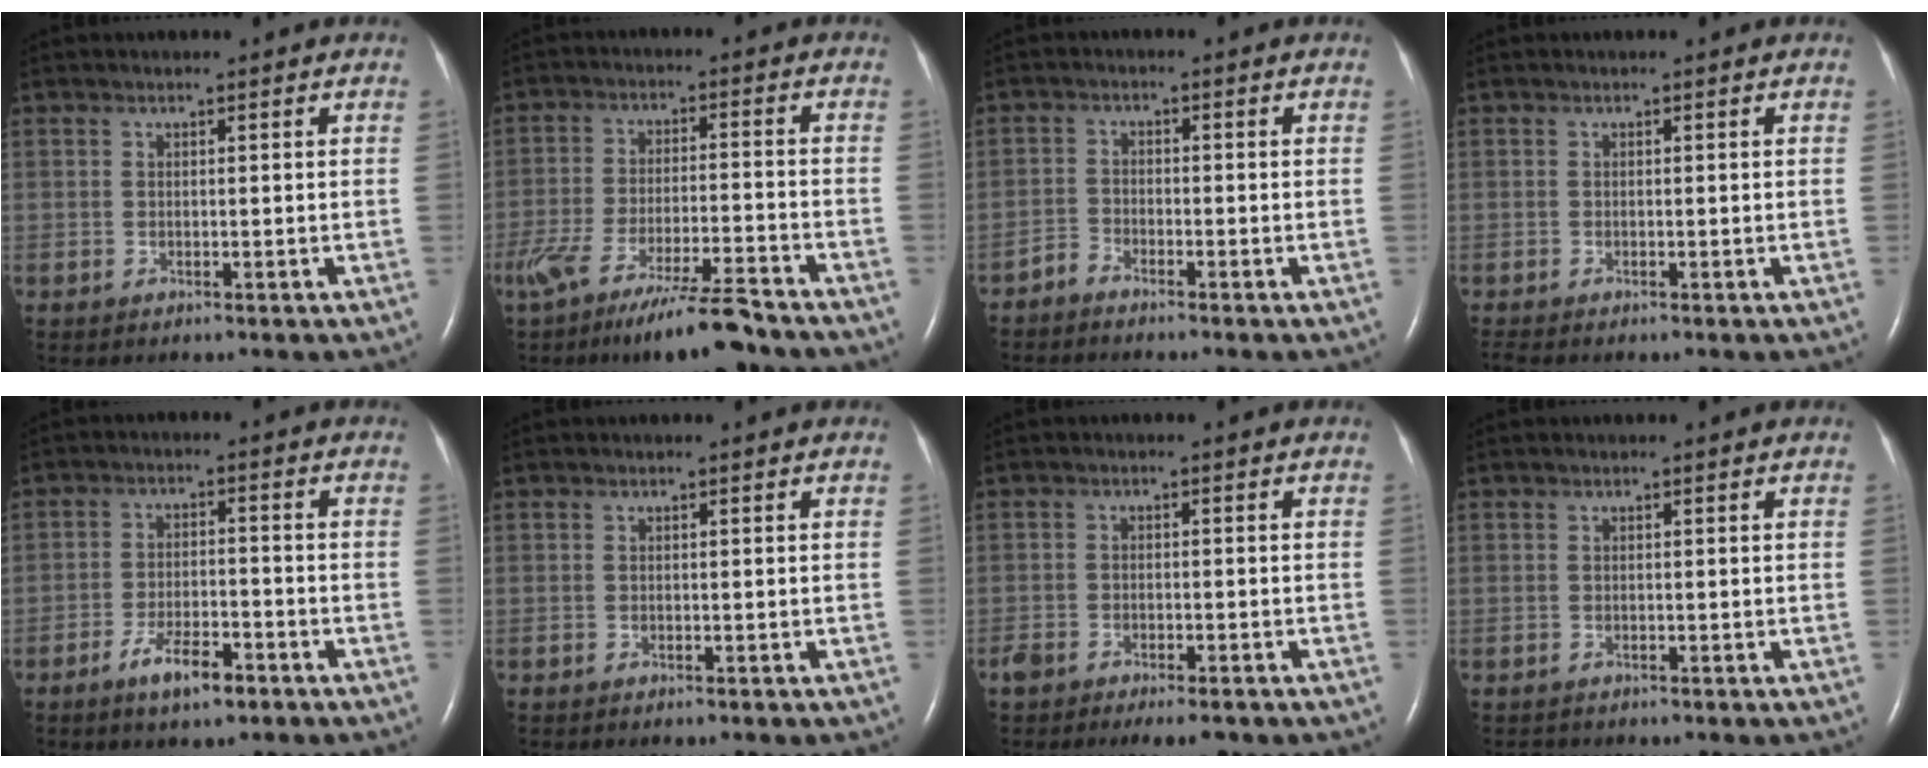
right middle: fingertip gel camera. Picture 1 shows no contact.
{"total": 14.3, "force": [-11.4, 1.4, 8.6], "torque": [-0.162, -0.034, -0.191]}
{"total": 1.8, "force": [-1.8, 0.3, 0.1], "torque": [-0.005, -0.002, -0.036]}
{"total": 0.6, "force": [-0.5, -0.2, 0.1], "torque": [-0.011, -0.005, -0.011]}
{"total": 6.0, "force": [-3.9, 1.7, 4.2], "torque": [-0.083, -0.002, -0.064]}
{"total": 0.0}
{"total": 6.6, "force": [-5.1, 2.3, 3.5], "torque": [-0.051, -0.005, -0.078]}
{"total": 0.7, "force": [-0.6, 0.2, -0.1], "torque": [-0.008, -0.001, -0.010]}